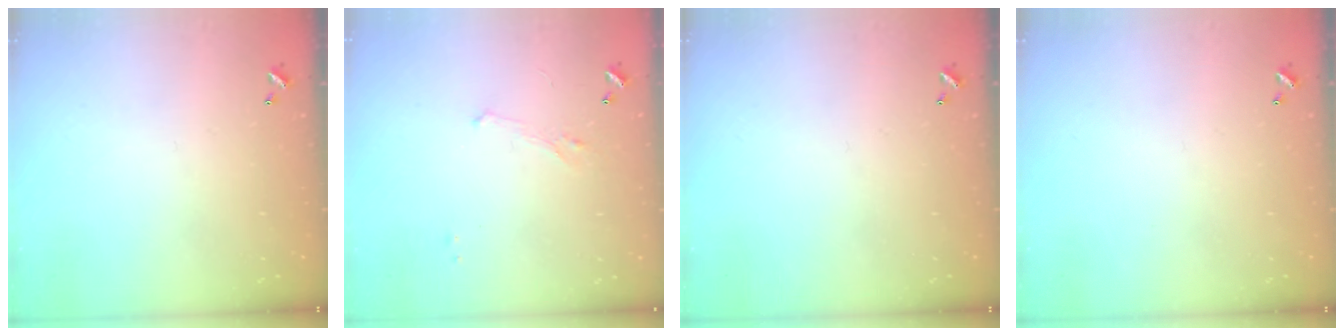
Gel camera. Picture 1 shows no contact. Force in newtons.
{"total": 1.4, "press": 1.3, "slide": 0.6}
{"total": 0.0}
{"total": 0.0}